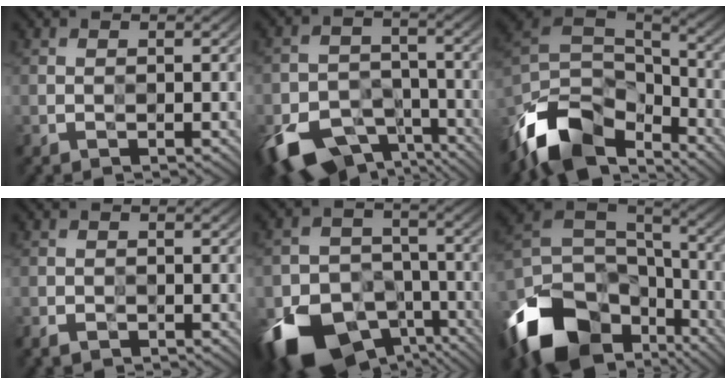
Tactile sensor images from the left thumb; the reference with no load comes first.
{"total": 11.8, "force": [-7.2, 7.0, 6.3], "torque": [-0.133, -0.022, -0.121]}
{"total": 13.6, "force": [-9.0, 7.2, 7.1], "torque": [-0.184, -0.006, -0.173]}
{"total": 1.2, "force": [-1.0, 0.6, 0.4], "torque": [-0.012, -0.003, -0.023]}
{"total": 15.3, "force": [-8.7, 10.1, 7.6], "torque": [-0.172, -0.049, -0.139]}
{"total": 17.6, "force": [-9.3, 11.5, 9.5], "torque": [-0.246, -0.043, -0.148]}